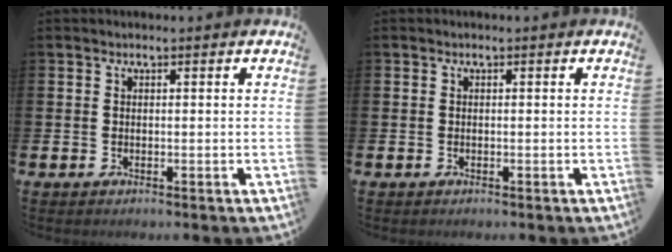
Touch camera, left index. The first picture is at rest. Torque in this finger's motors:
{"motor_torque": [-0.04, -0.02, 0.04, 0.02]}